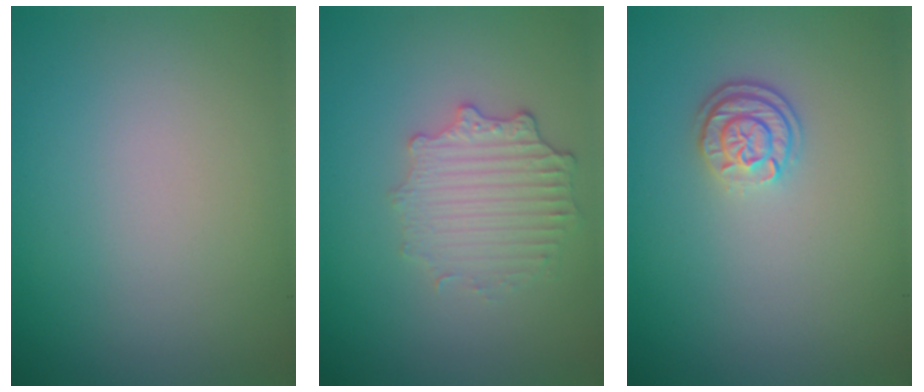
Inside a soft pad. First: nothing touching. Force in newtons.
{"total": 2.8, "press": 2.5, "slide": 1.4}
{"total": 2.3, "press": 2.0, "slide": 1.3}